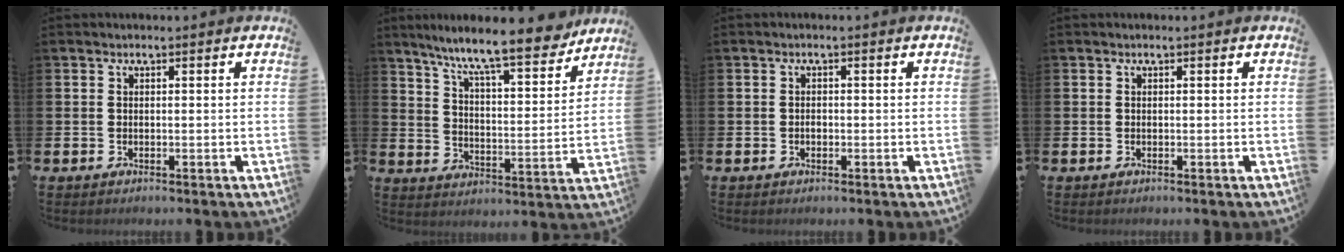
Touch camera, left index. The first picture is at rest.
{"total": 10.8, "force": [9.6, 0.9, 5.0], "torque": [-0.115, -0.059, 0.161]}
{"total": 0.8, "force": [-0.3, 0.5, 0.5], "torque": [-0.007, 0.002, -0.007]}
{"total": 0.0}